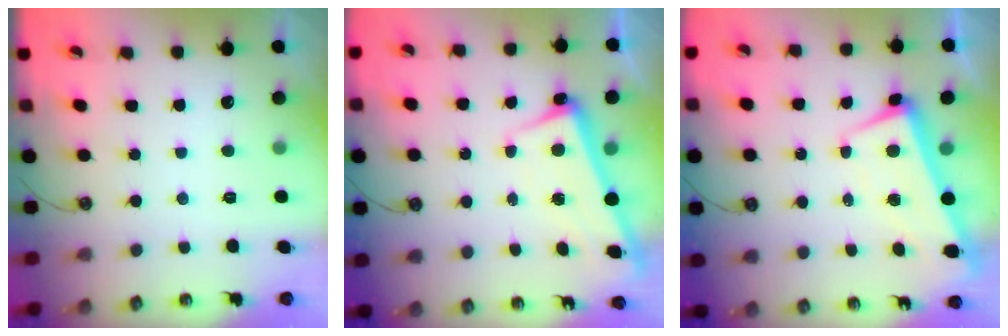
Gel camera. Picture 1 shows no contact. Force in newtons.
{"total": 2.2, "press": 2.1, "slide": 0.8}
{"total": 2.2, "press": 1.4, "slide": 1.7}